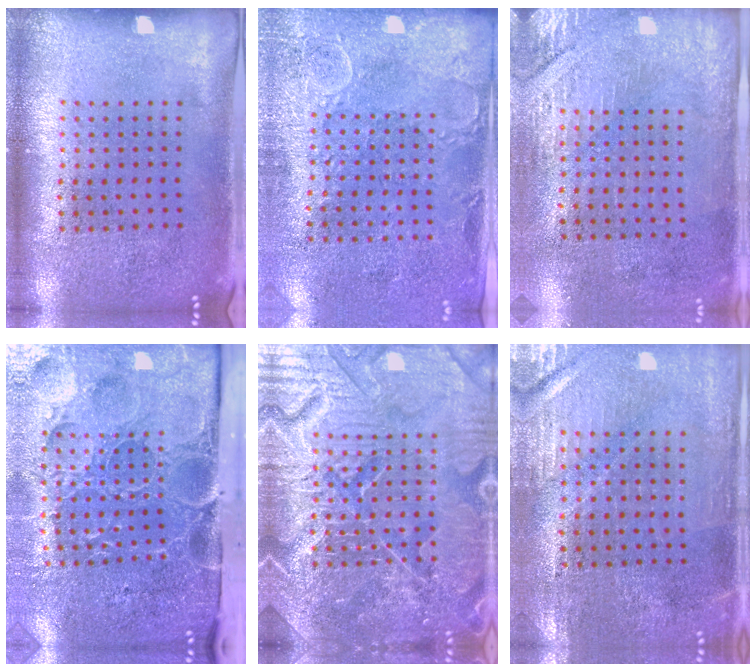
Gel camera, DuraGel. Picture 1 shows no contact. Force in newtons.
{"total": 2.9, "press": 2.4, "slide": 1.6}
{"total": 2.9, "press": 2.5, "slide": 1.5}
{"total": 5.1, "press": 4.1, "slide": 3.0}
{"total": 7.2, "press": 7.2, "slide": 0.9}
{"total": 0.7, "press": 0.6, "slide": 0.2}